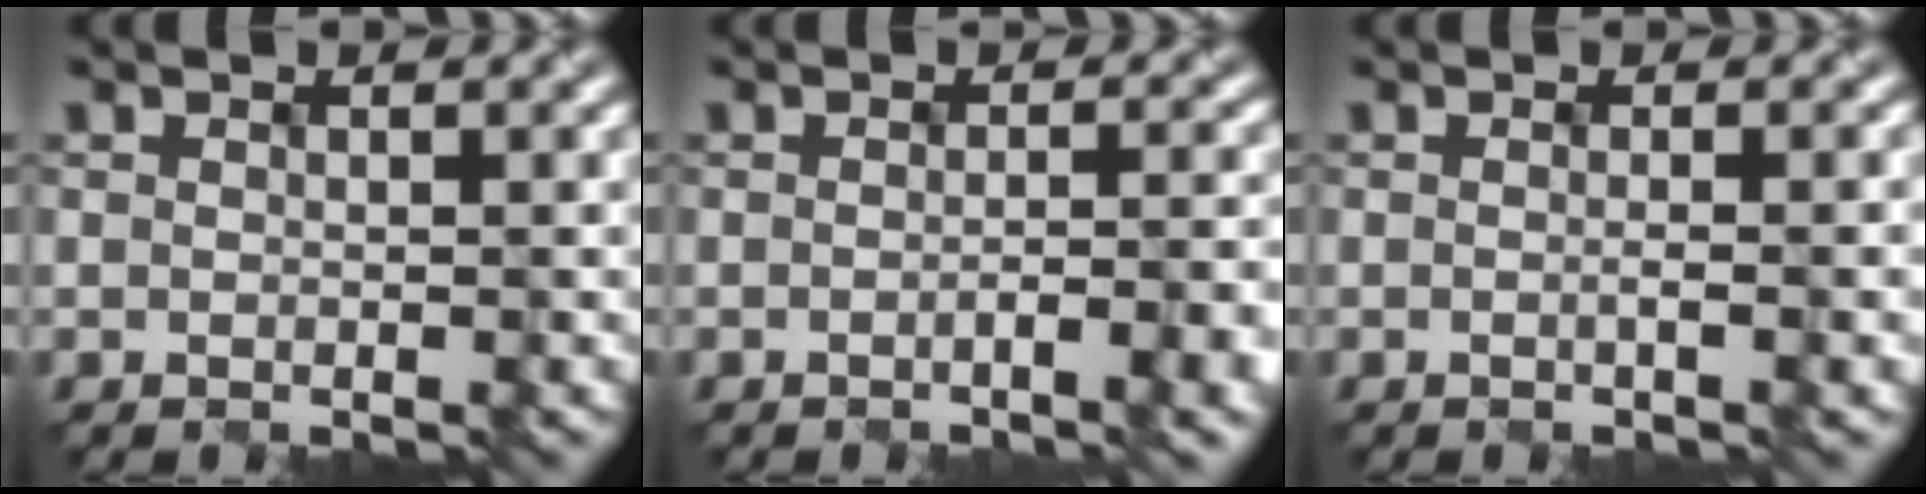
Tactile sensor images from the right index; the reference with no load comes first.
{"total": 3.7, "force": [-1.3, 1.0, 3.3], "torque": [-0.044, 0.001, -0.019]}
{"total": 1.4, "force": [-0.4, 0.3, 1.3], "torque": [-0.020, 0.001, -0.009]}